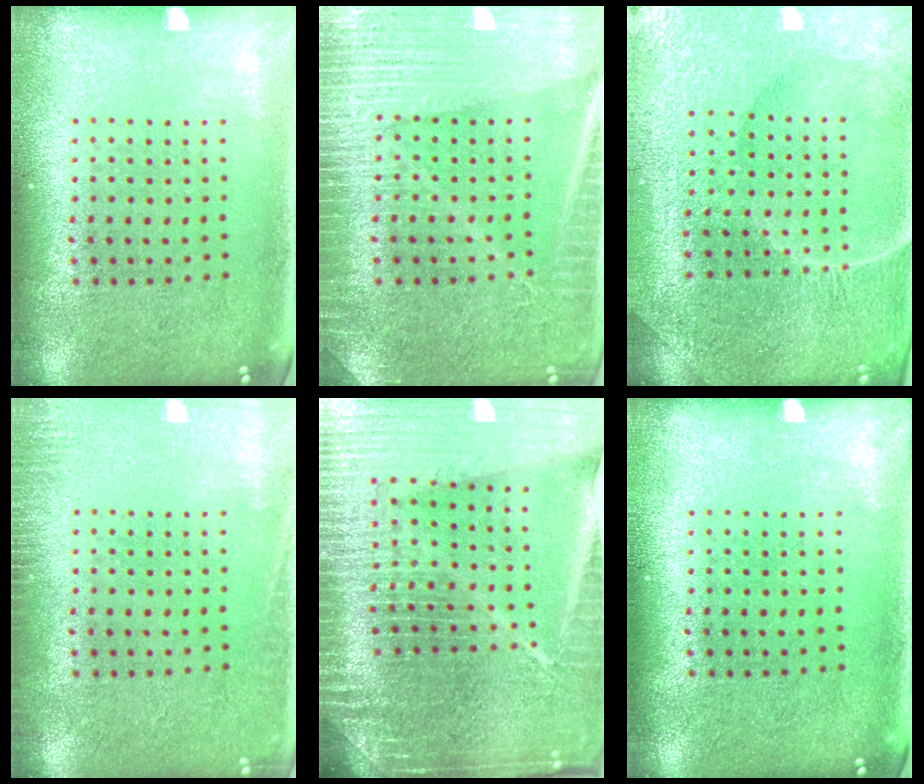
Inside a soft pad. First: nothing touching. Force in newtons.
{"total": 4.1, "press": 3.9, "slide": 1.2}
{"total": 4.3, "press": 4.2, "slide": 1.1}
{"total": 1.6, "press": 1.6, "slide": 0.4}
{"total": 6.8, "press": 5.8, "slide": 3.5}
{"total": 0.0}